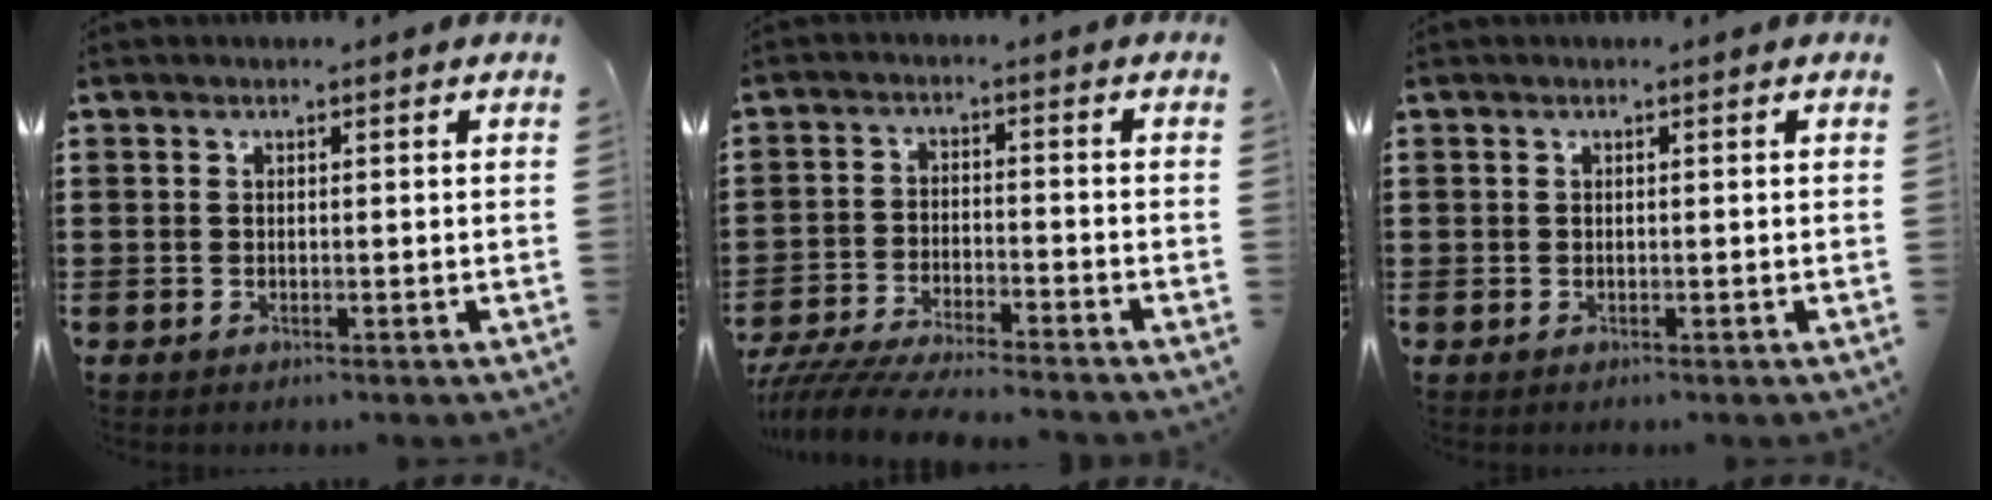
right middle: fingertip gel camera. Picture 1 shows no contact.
{"total": 5.9, "force": [-5.7, 0.0, 1.5], "torque": [-0.043, -0.010, -0.115]}
{"total": 0.0}